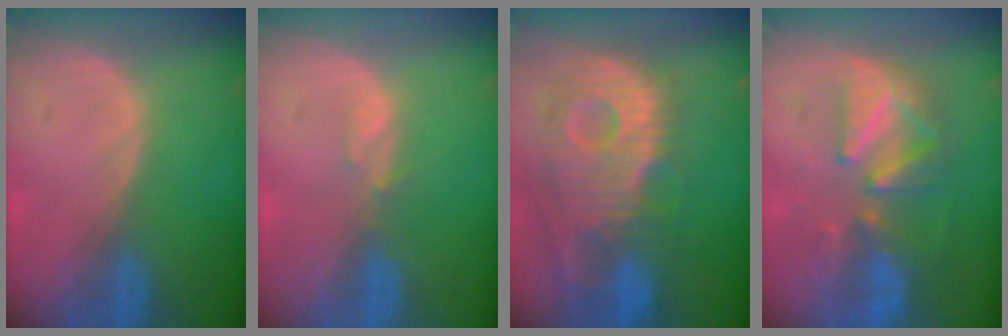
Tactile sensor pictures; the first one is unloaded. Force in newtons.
{"total": 1.1, "press": 1.1, "slide": 0.2}
{"total": 13.0, "press": 11.3, "slide": 6.4}
{"total": 8.4, "press": 8.1, "slide": 2.0}